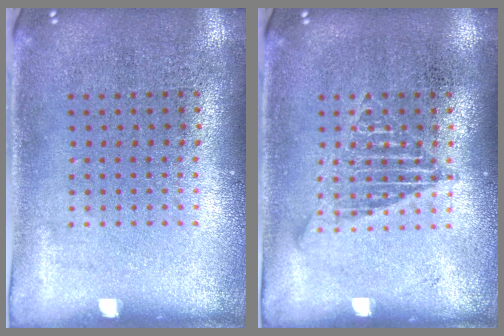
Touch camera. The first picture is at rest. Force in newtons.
{"total": 1.7, "press": 1.7, "slide": 0.2}